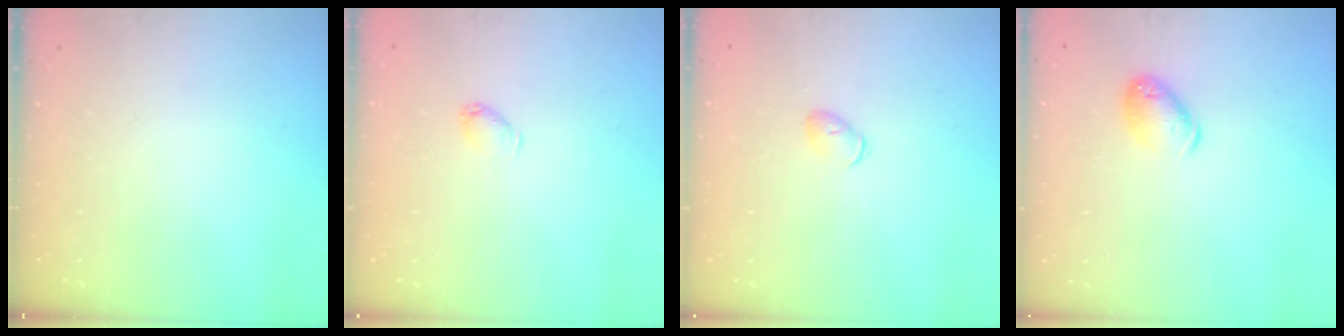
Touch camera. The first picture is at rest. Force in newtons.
{"total": 2.5, "press": 2.5, "slide": 0.5}
{"total": 4.6, "press": 4.5, "slide": 1.1}
{"total": 9.6, "press": 9.4, "slide": 1.5}